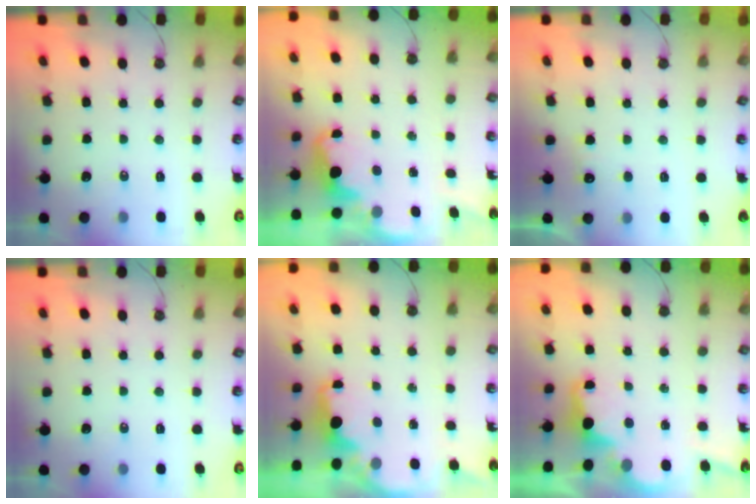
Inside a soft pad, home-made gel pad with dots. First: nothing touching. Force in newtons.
{"total": 2.5, "press": 2.4, "slide": 0.7}
{"total": 5.2, "press": 5.1, "slide": 1.2}
{"total": 0.0}
{"total": 2.3, "press": 2.1, "slide": 0.8}
{"total": 2.7, "press": 2.6, "slide": 0.8}